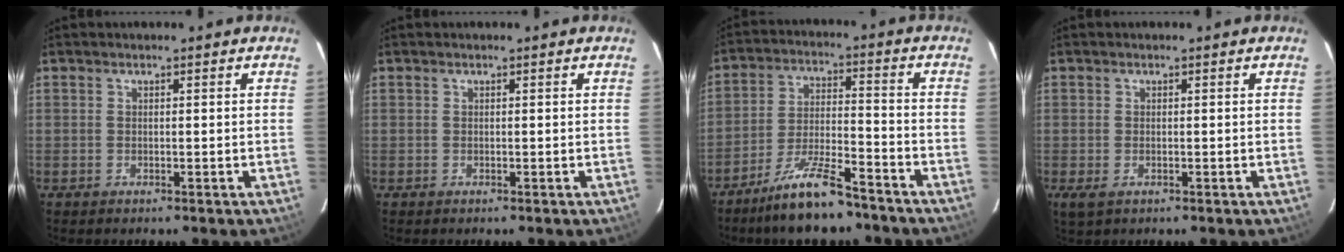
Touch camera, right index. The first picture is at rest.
{"total": 0.0}
{"total": 11.9, "force": [-9.5, 2.3, 6.7], "torque": [-0.143, -0.004, -0.168]}
{"total": 2.1, "force": [-0.7, 1.3, 1.6], "torque": [-0.030, -0.007, -0.010]}